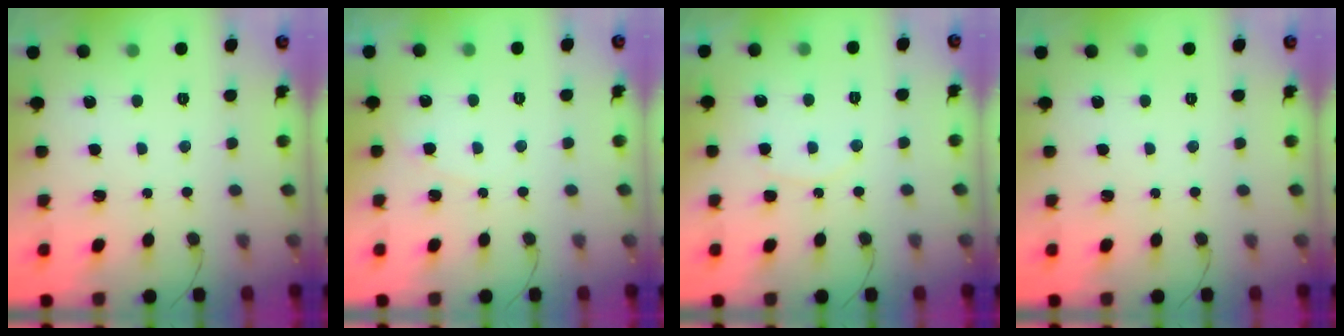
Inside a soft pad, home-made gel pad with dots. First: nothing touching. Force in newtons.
{"total": 2.7, "press": 2.7, "slide": 0.2}
{"total": 5.0, "press": 4.9, "slide": 0.4}
{"total": 0.0}